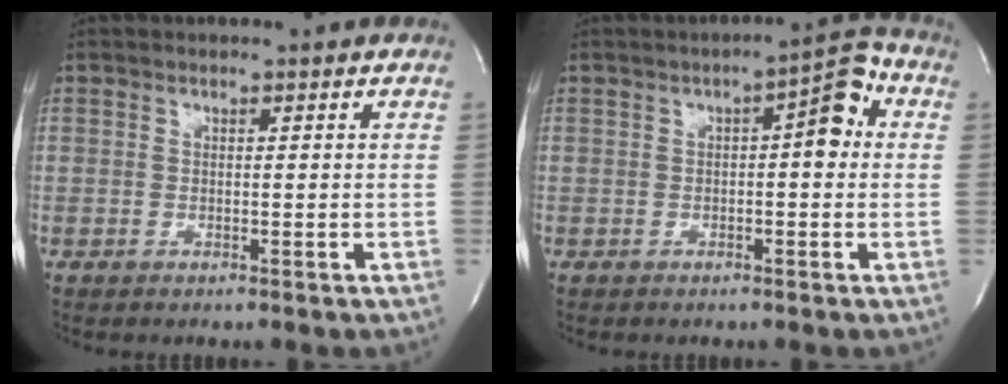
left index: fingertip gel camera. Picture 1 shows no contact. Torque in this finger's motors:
{"motor_torque": [0.52, -0.39, 0.15, 0.09]}